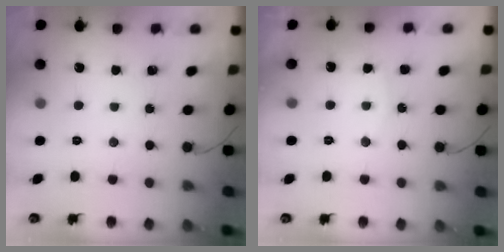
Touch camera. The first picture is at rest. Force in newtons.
{"total": 5.8, "press": 5.8, "slide": 0.5}